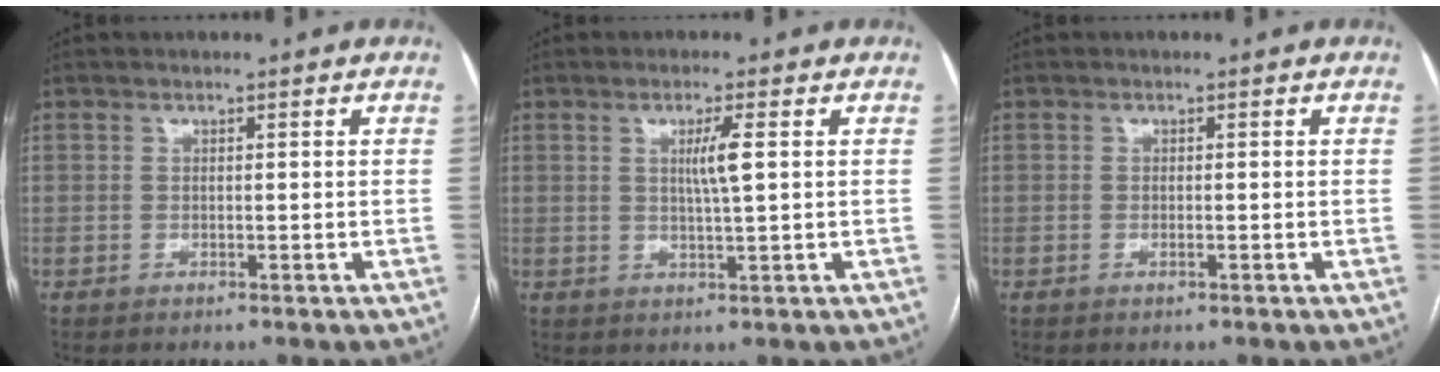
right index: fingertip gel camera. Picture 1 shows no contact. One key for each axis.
{"total": 3.6, "fx": 0.8, "fy": -0.3, "fz": 3.5, "tx": -0.065, "ty": -0.004, "tz": 0.014}
{"total": 0.5, "fx": -0.3, "fy": 0.1, "fz": 0.4, "tx": -0.011, "ty": -0.001, "tz": -0.003}